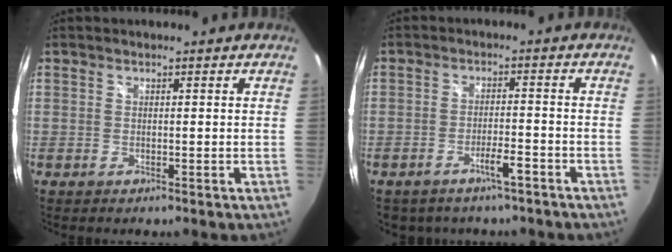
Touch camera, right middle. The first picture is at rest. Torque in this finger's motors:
{"motor_torque": [1.07, -1.07, 0.06, 0.06]}